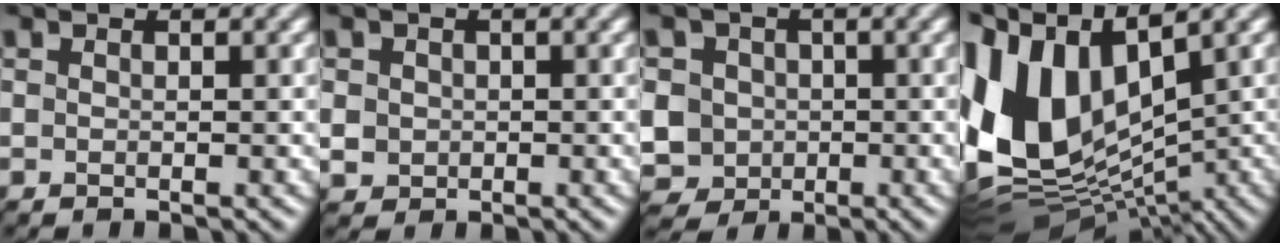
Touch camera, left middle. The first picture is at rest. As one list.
[{"total": 1.1, "force": [-0.1, 1.1, -0.1], "torque": [-0.002, -0.004, 0.007]}, {"total": 6.1, "force": [-0.3, 5.8, 2.0], "torque": [-0.058, 0.022, -0.016]}, {"total": 13.6, "force": [1.5, 8.6, 10.5], "torque": [-0.223, 0.008, 0.028]}]